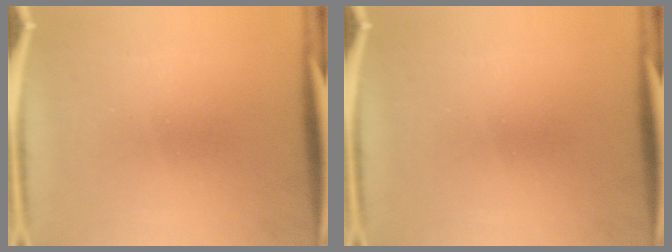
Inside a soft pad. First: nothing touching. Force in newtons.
{"total": 0.0}